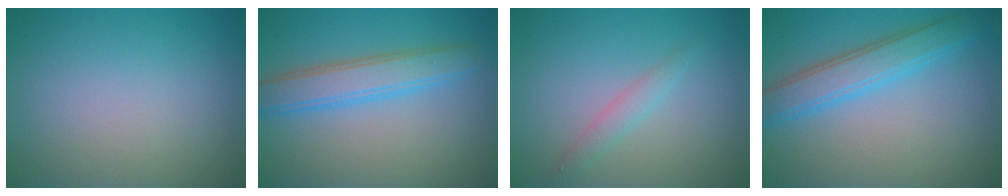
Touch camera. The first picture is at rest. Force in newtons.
{"total": 4.3, "press": 4.3, "slide": 0.1}
{"total": 1.5, "press": 1.5, "slide": 0.1}
{"total": 4.2, "press": 4.2, "slide": 0.2}